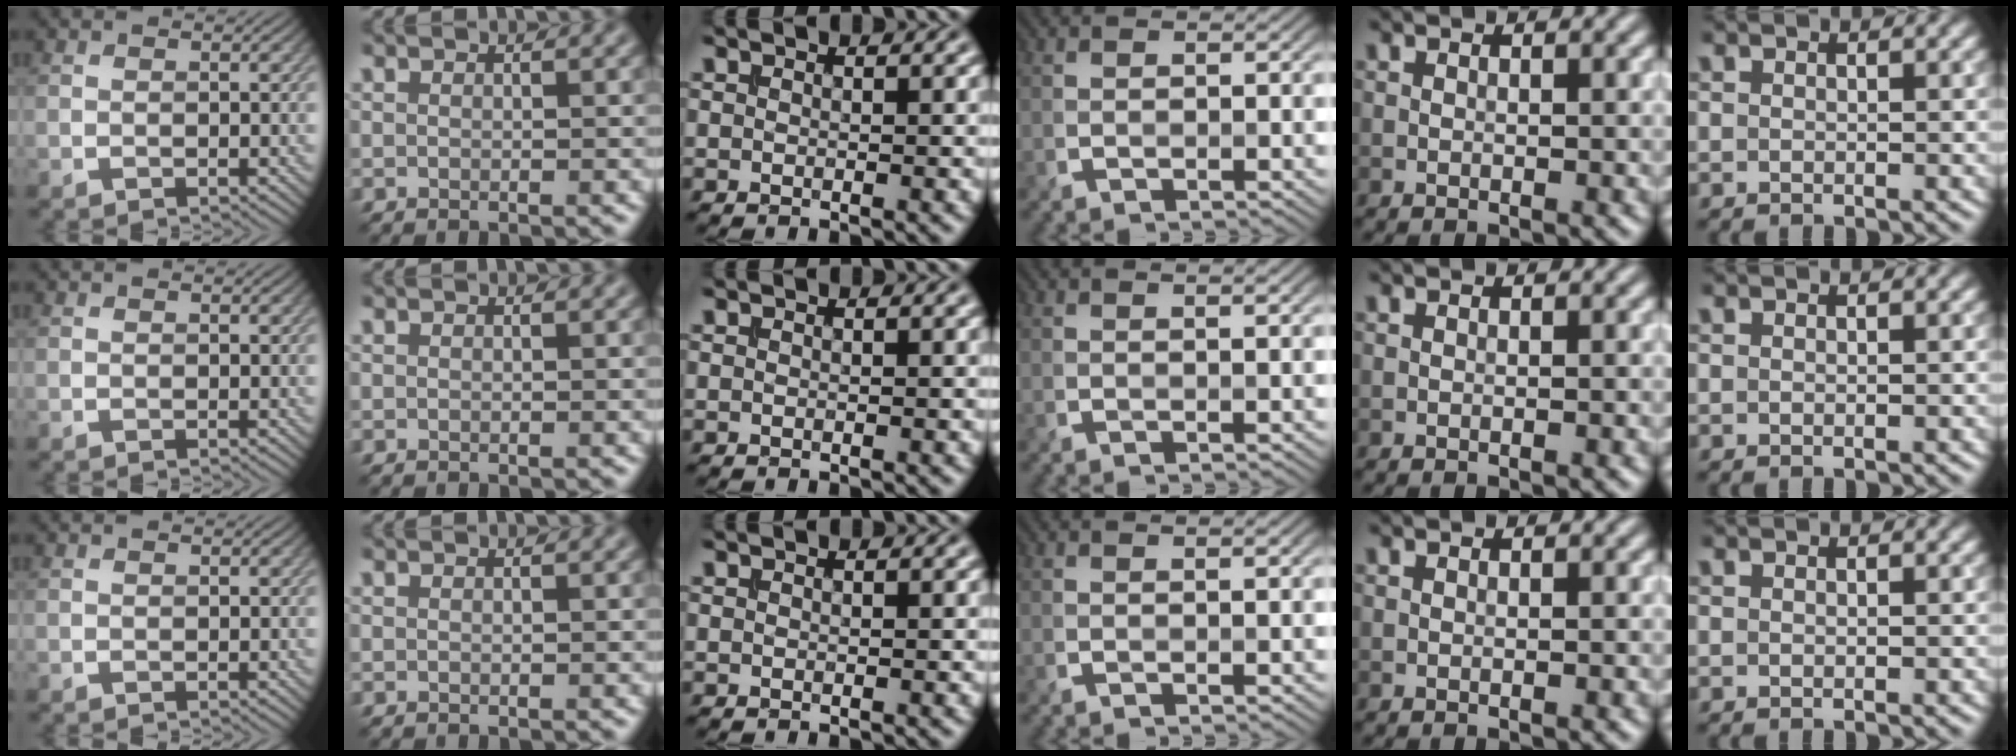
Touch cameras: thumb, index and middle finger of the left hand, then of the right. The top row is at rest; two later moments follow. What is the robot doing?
{"motion": "insert", "object": "bucket"}